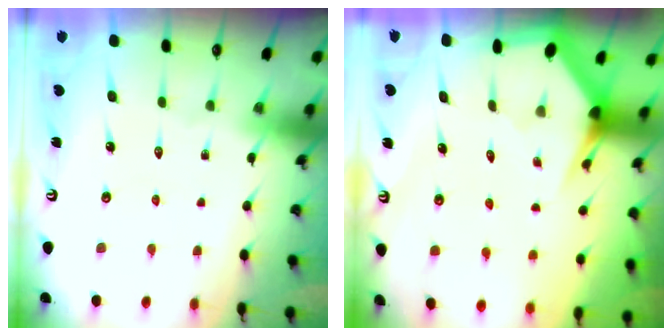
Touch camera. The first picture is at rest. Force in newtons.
{"total": 3.5, "press": 3.5, "slide": 0.1}